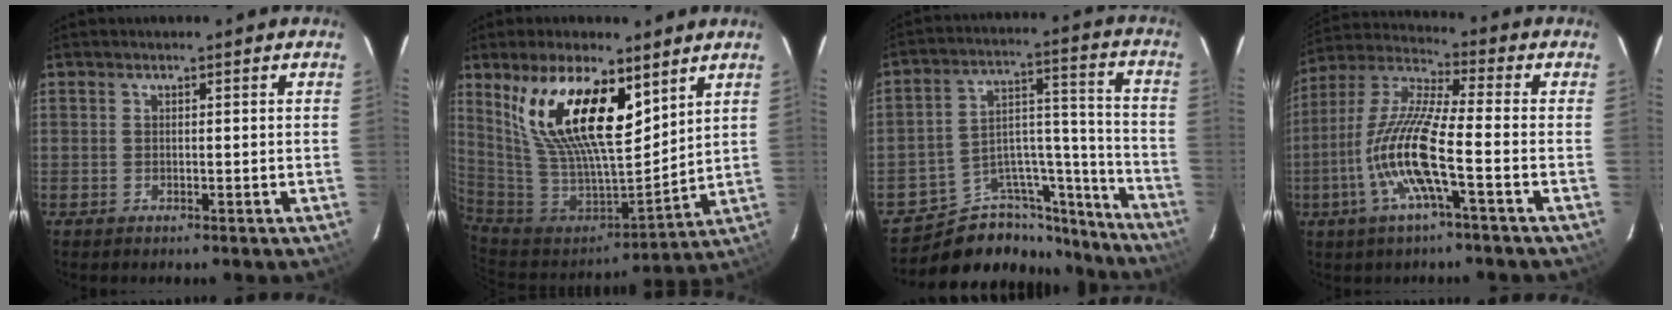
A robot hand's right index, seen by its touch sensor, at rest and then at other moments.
{"total": 20.0, "force": [10.5, 8.1, 15.0], "torque": [-0.284, 0.011, 0.208]}
{"total": 19.5, "force": [-16.9, 8.4, 4.8], "torque": [-0.070, 0.077, -0.245]}
{"total": 13.2, "force": [-4.4, 1.2, 12.4], "torque": [-0.258, -0.002, -0.093]}